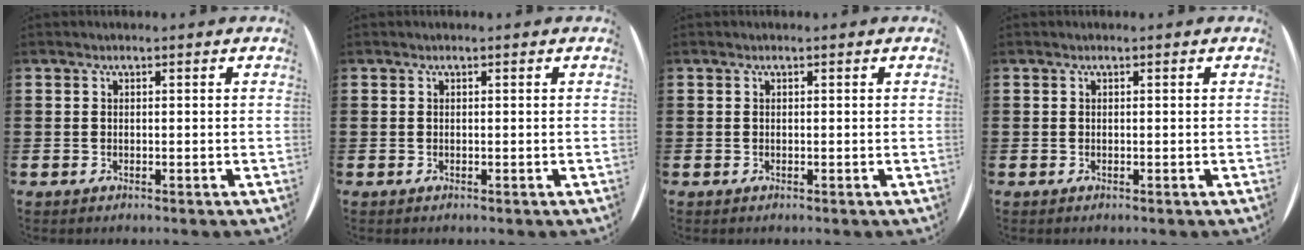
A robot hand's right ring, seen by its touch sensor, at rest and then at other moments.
{"total": 0.0}
{"total": 0.0}
{"total": 0.0}